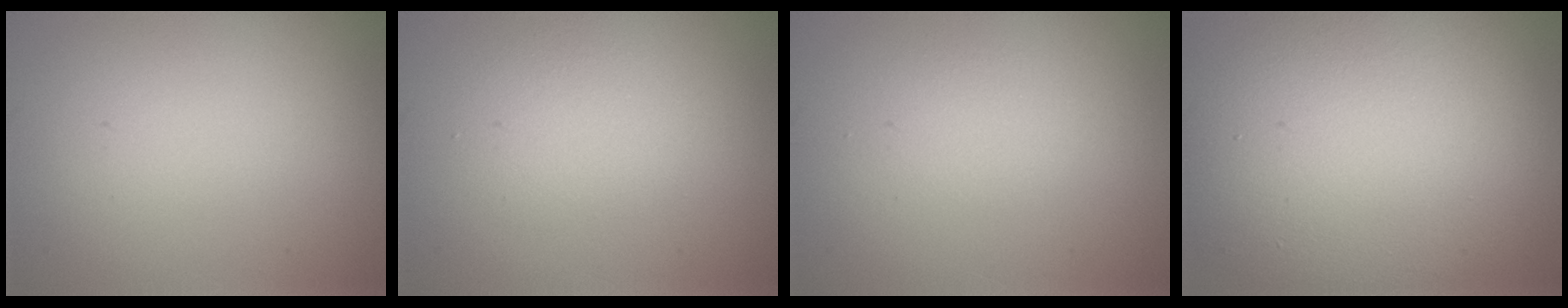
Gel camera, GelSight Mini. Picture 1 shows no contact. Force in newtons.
{"total": 2.2, "press": 2.2, "slide": 0.0}
{"total": 1.2, "press": 1.2, "slide": 0.0}
{"total": 15.4, "press": 15.4, "slide": 0.8}